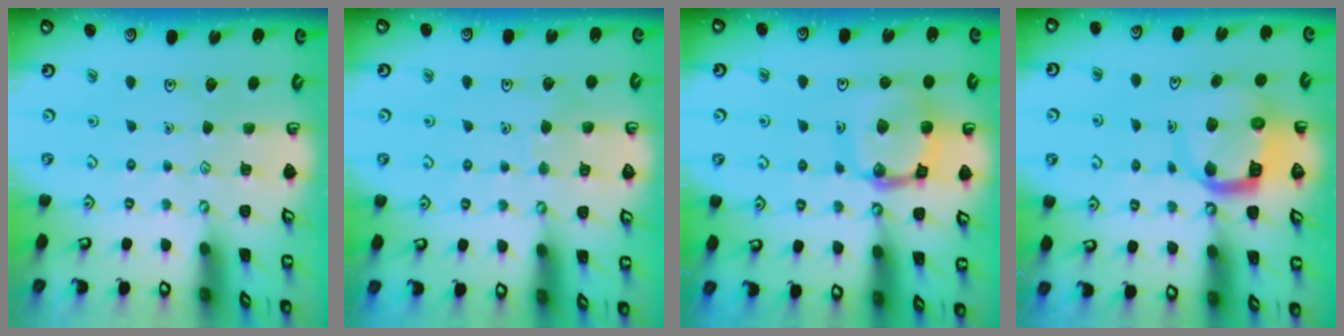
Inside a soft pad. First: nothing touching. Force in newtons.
{"total": 3.3, "press": 3.3, "slide": 0.3}
{"total": 13.5, "press": 13.5, "slide": 1.4}
{"total": 9.0, "press": 9.0, "slide": 1.1}